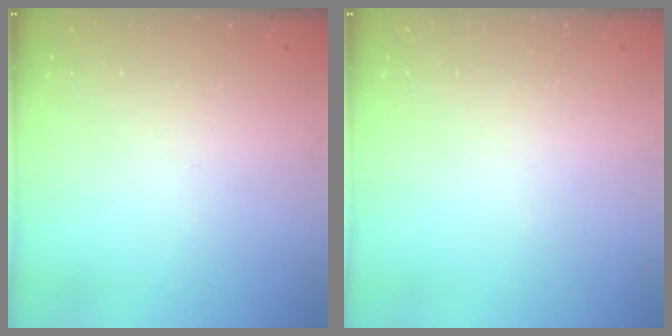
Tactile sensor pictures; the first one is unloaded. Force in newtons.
{"total": 0.0}